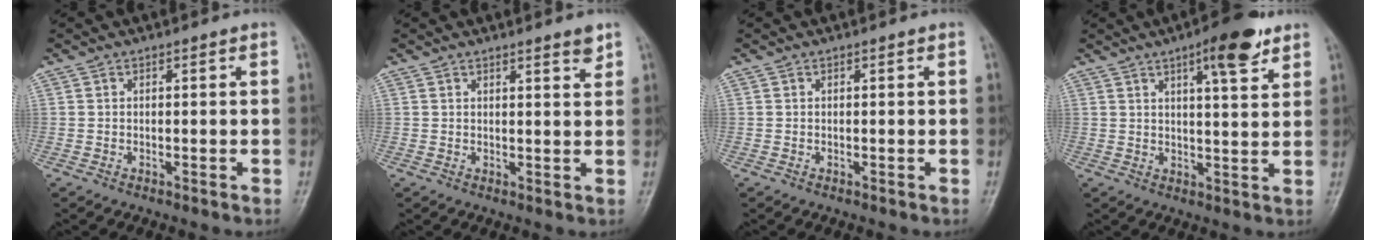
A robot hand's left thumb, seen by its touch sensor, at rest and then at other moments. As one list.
[{"total": 2.4, "force": [1.8, 0.3, 1.4], "torque": [-0.014, -0.015, 0.026]}, {"total": 0.0}, {"total": 9.0, "force": [5.2, 2.3, 7.0], "torque": [-0.087, -0.025, 0.073]}]